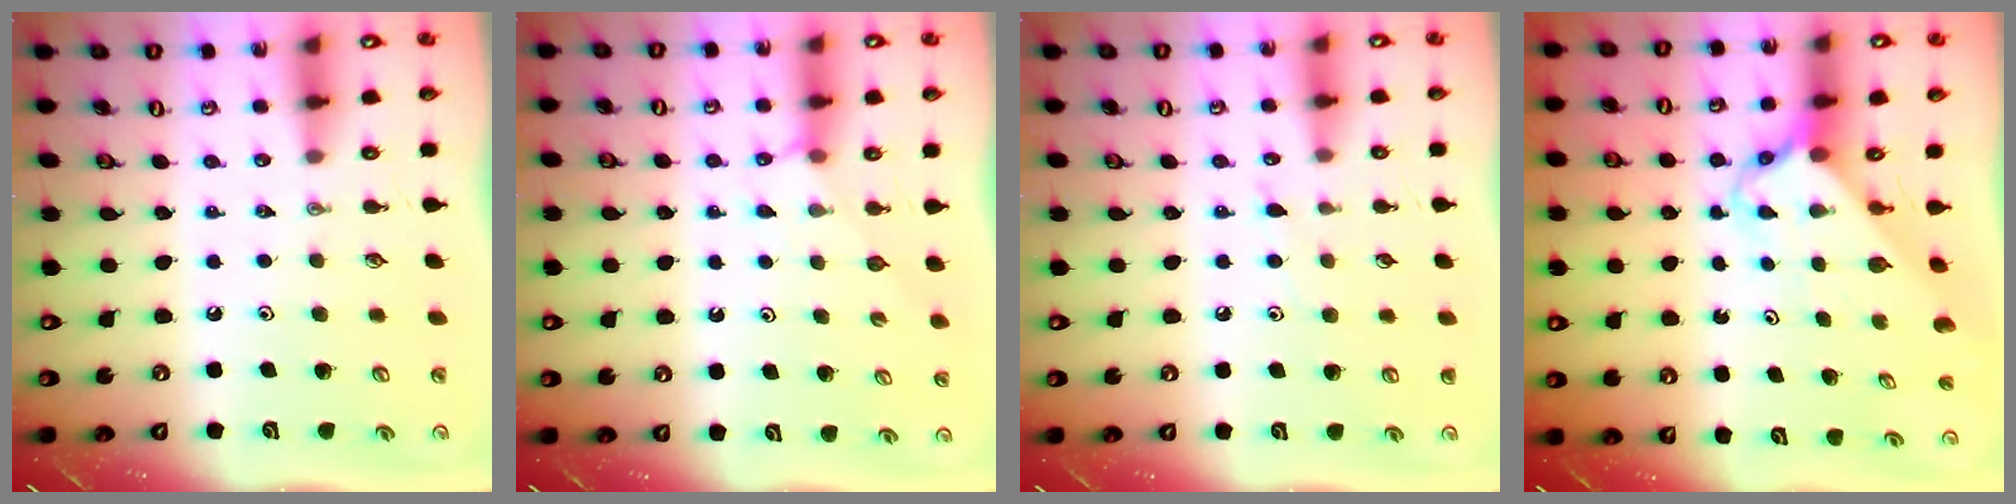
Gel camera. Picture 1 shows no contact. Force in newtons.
{"total": 3.3, "press": 3.3, "slide": 0.4}
{"total": 4.9, "press": 4.8, "slide": 0.6}
{"total": 2.9, "press": 2.9, "slide": 0.3}